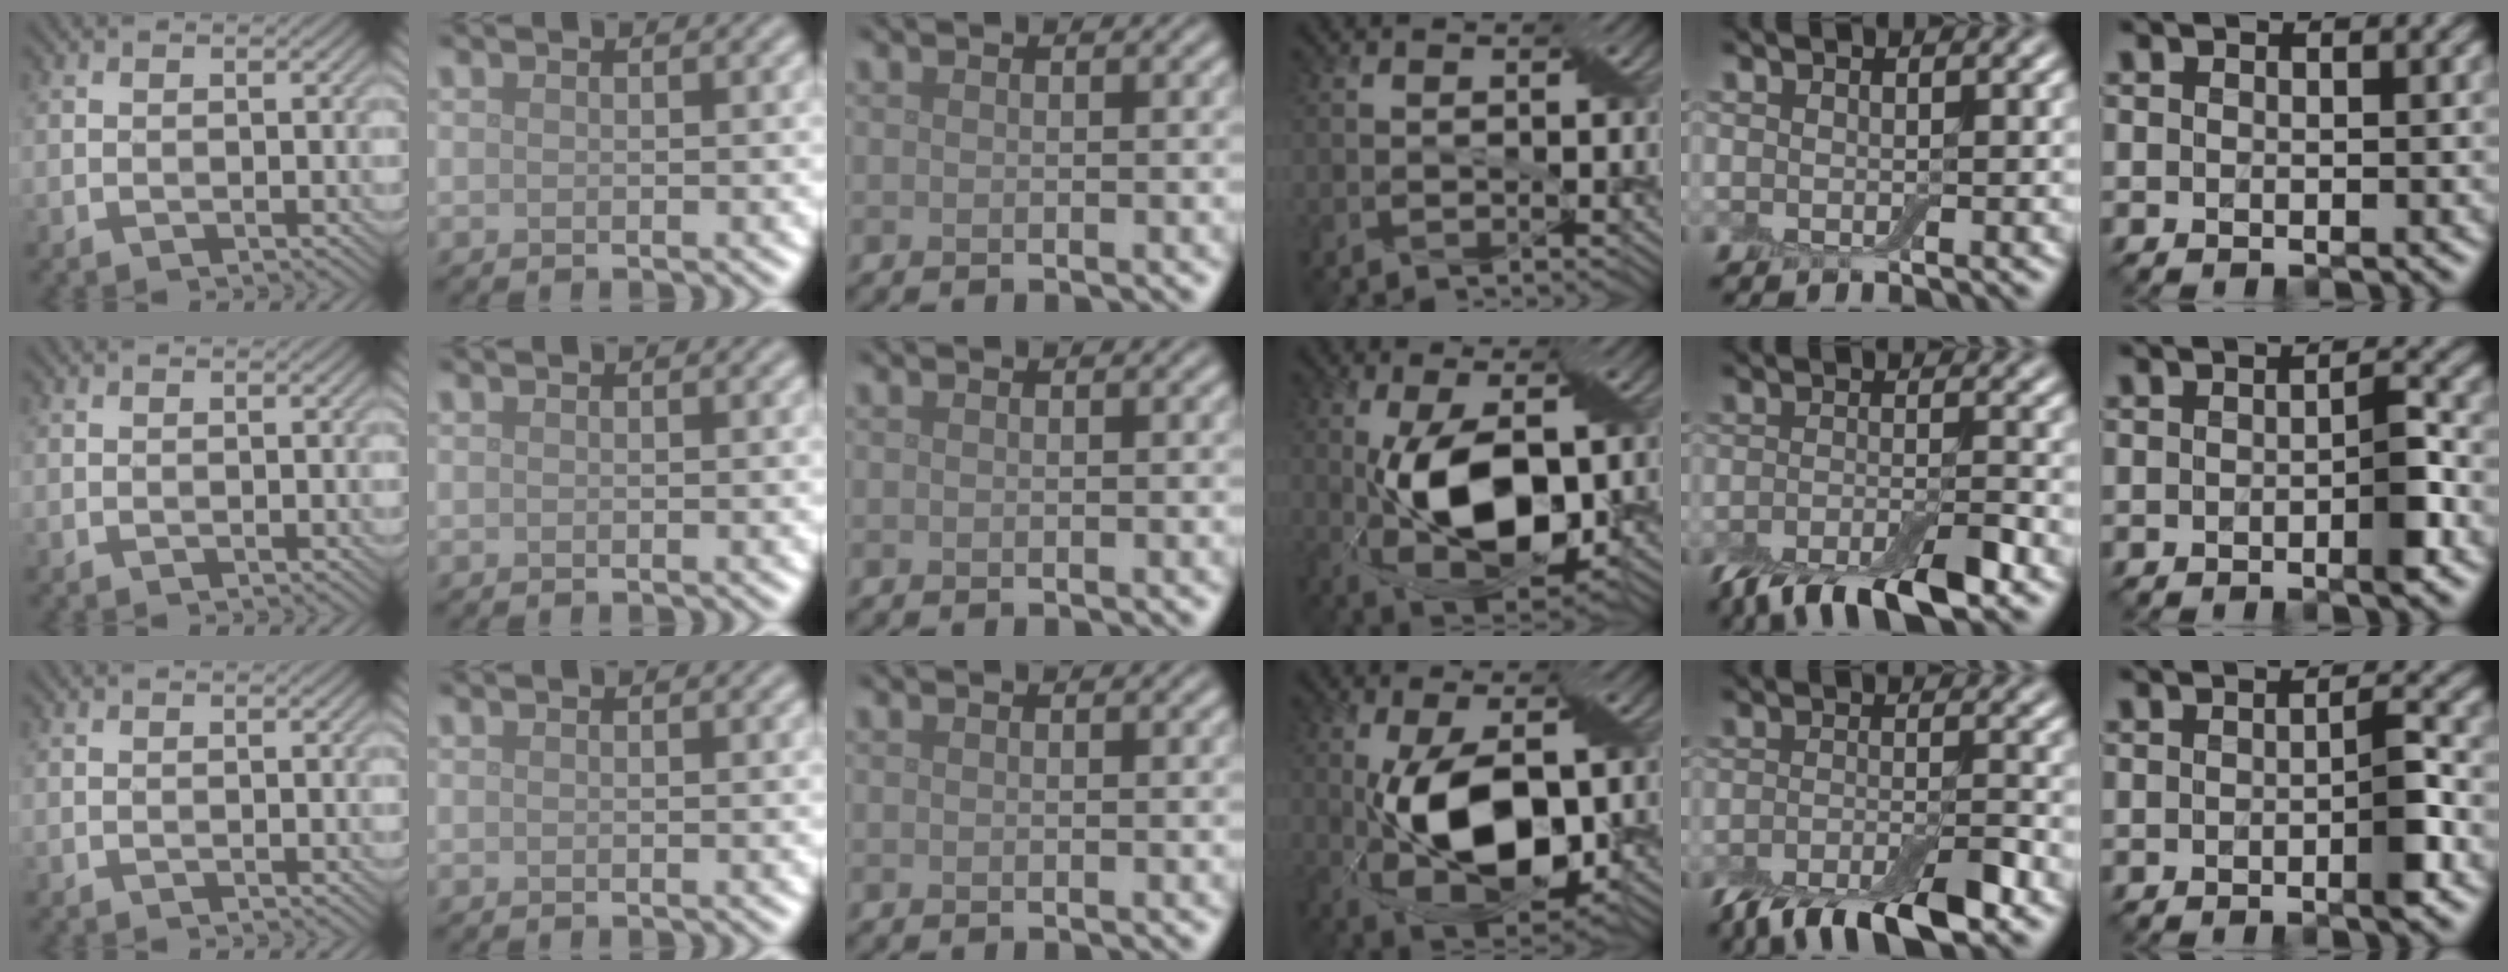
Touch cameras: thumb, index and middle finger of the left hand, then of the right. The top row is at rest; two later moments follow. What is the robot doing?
{"motion": "pour", "object": "cup"}